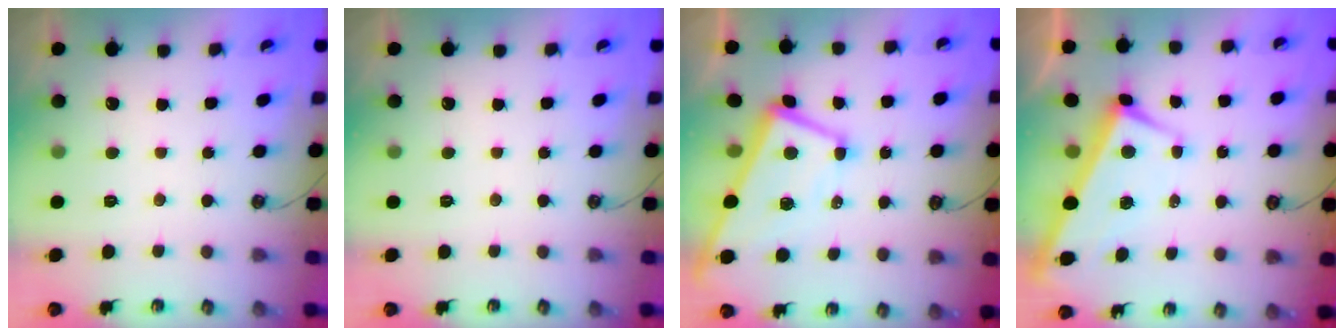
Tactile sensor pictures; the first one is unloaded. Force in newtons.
{"total": 0.0}
{"total": 3.1, "press": 3.0, "slide": 0.7}
{"total": 2.8, "press": 2.7, "slide": 0.9}